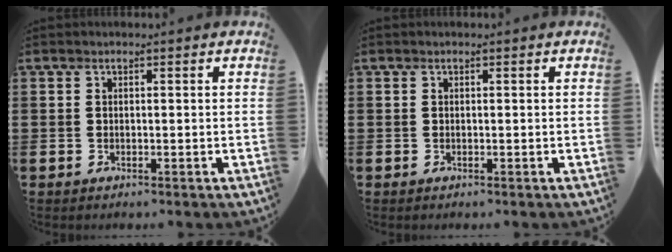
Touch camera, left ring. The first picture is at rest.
{"total": 0.0}